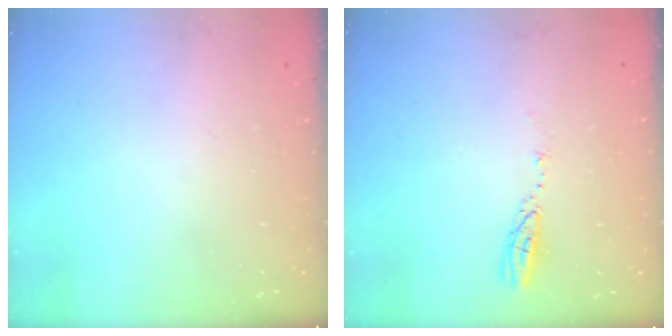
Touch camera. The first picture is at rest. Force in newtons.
{"total": 3.7, "press": 3.6, "slide": 0.3}